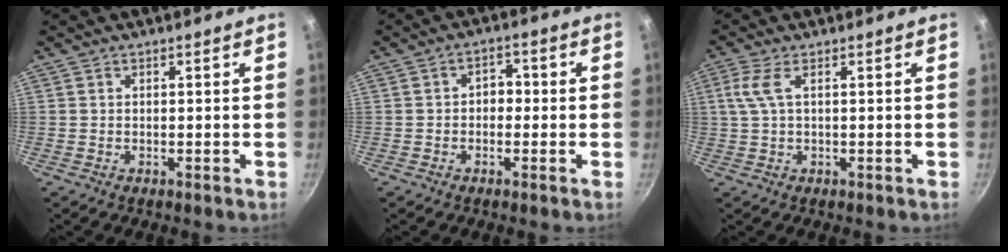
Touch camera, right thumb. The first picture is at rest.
{"total": 3.3, "force": [-0.4, 2.5, 2.1], "torque": [-0.008, 0.011, -0.012]}
{"total": 4.0, "force": [0.9, 1.2, 3.7], "torque": [-0.092, 0.008, 0.020]}